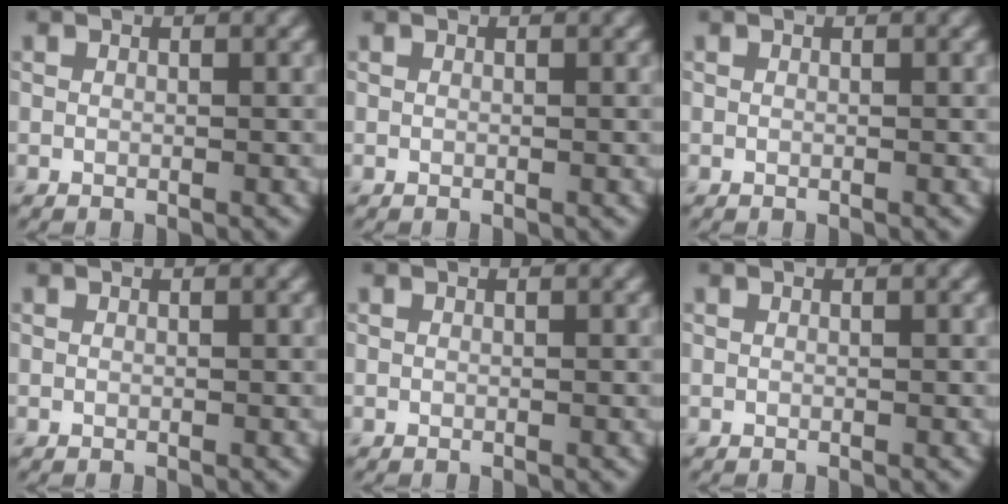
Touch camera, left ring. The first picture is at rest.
{"total": 0.0}
{"total": 0.0}
{"total": 0.0}
{"total": 0.0}
{"total": 0.0}